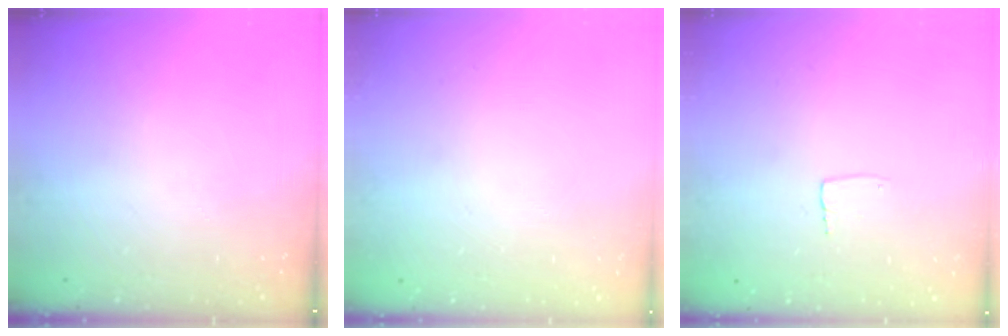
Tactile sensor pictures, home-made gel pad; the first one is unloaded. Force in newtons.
{"total": 0.0}
{"total": 2.7, "press": 2.7, "slide": 0.1}